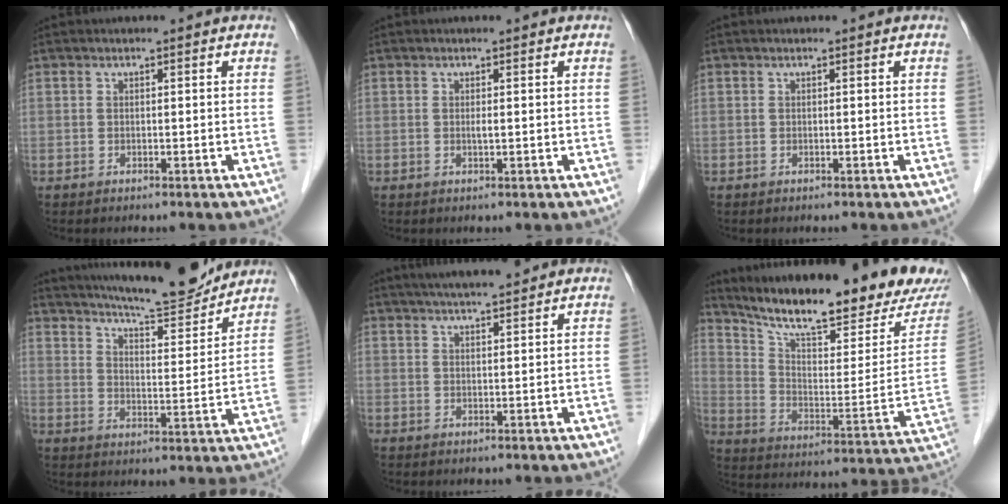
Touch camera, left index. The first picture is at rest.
{"total": 0.6, "force": [0.2, 0.1, 0.6], "torque": [-0.015, -0.002, 0.002]}
{"total": 0.0}
{"total": 15.1, "force": [14.0, 1.3, 5.5], "torque": [-0.092, -0.009, 0.204]}
{"total": 7.7, "force": [6.8, 0.6, 3.7], "torque": [-0.057, 0.025, 0.101]}
{"total": 23.6, "force": [20.4, 2.3, 11.6], "torque": [-0.193, -0.061, 0.292]}